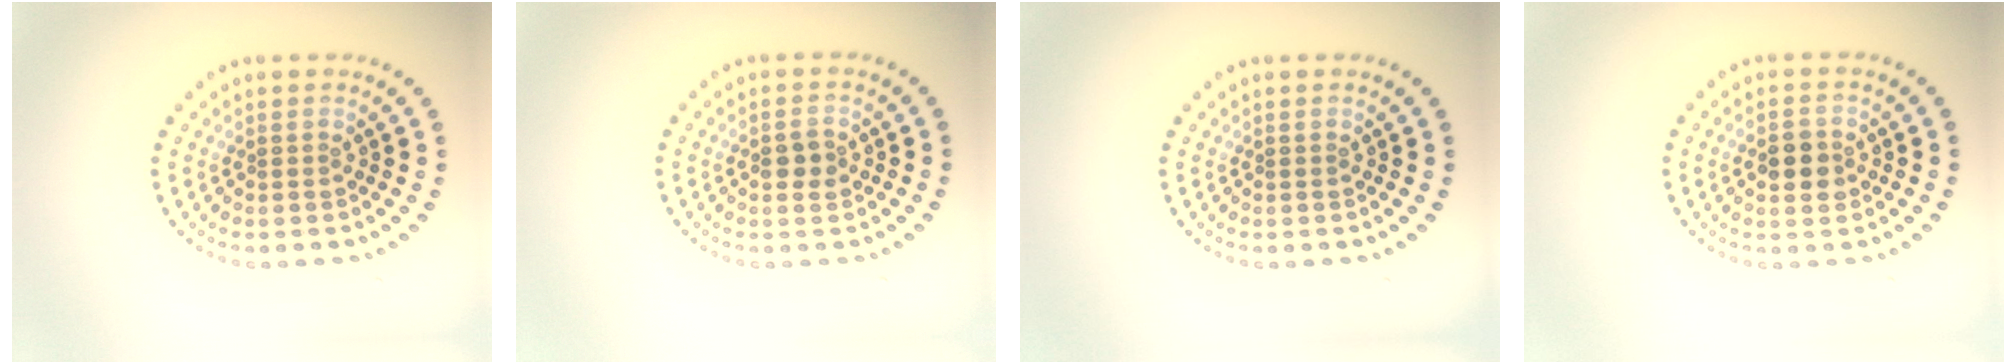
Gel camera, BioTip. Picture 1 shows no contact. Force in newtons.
{"total": 1.8, "press": 1.7, "slide": 0.2}
{"total": 0.0}
{"total": 3.0, "press": 3.0, "slide": 0.1}